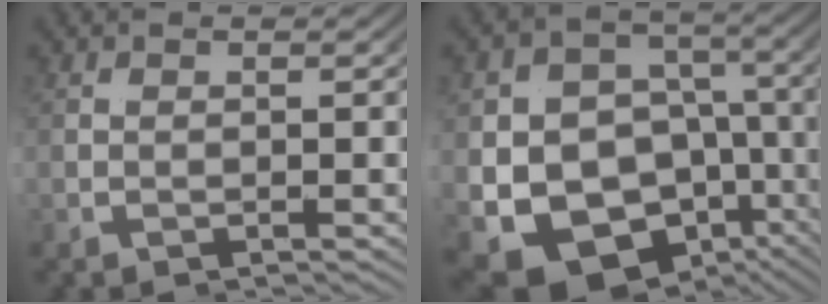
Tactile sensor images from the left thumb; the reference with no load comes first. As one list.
[{"total": 15.0, "force": [-4.5, 11.3, 8.8], "torque": [-0.173, -0.062, -0.065]}]